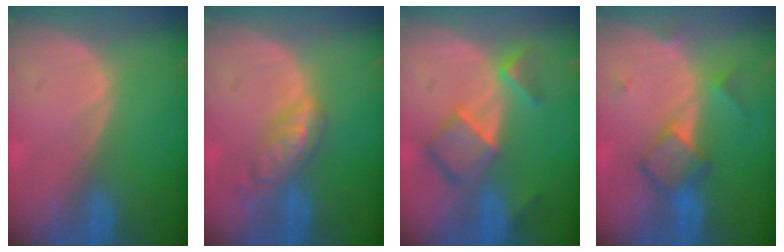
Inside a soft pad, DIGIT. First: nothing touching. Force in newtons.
{"total": 5.9, "press": 5.1, "slide": 2.9}
{"total": 7.2, "press": 6.2, "slide": 3.7}
{"total": 5.5, "press": 5.4, "slide": 1.0}